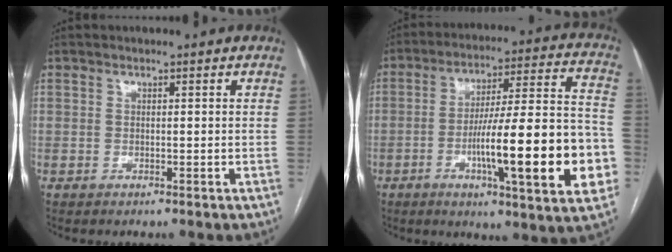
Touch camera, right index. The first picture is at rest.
{"total": 22.3, "force": [-5.9, 2.4, 21.3], "torque": [-0.274, 0.009, -0.083]}